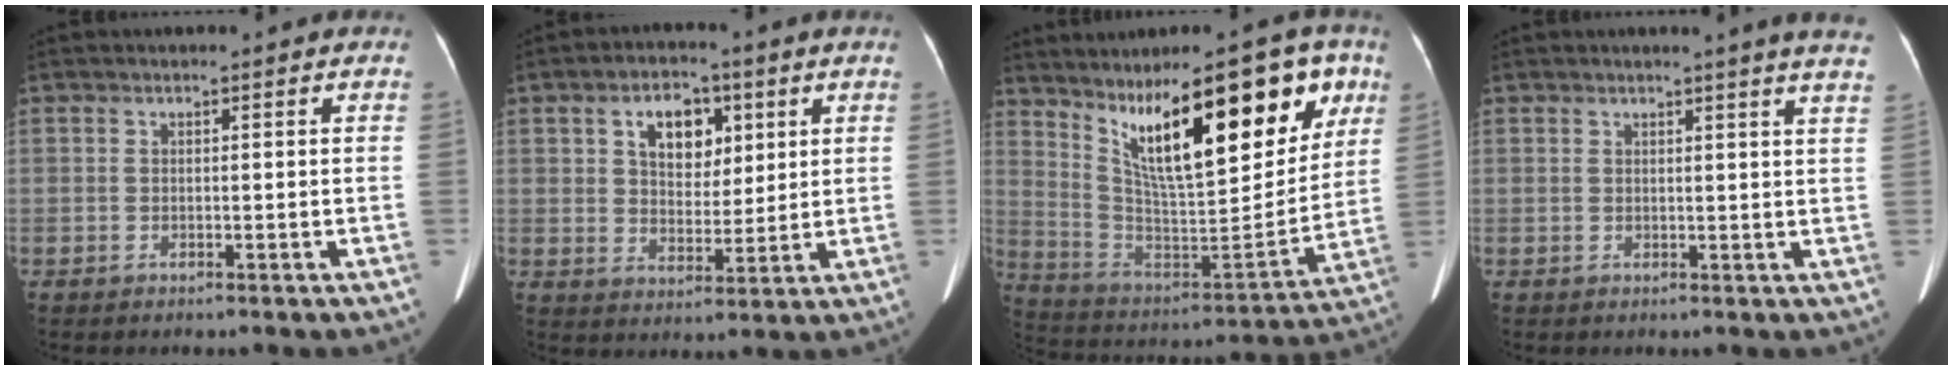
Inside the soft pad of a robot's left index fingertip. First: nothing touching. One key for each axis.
{"total": 7.5, "fx": 3.0, "fy": 4.7, "fz": 5.0, "tx": -0.086, "ty": 0.016, "tz": 0.055}
{"total": 22.3, "fx": 12.1, "fy": 5.8, "fz": 17.7, "tx": -0.274, "ty": 0.014, "tz": 0.209}
{"total": 10.8, "fx": 9.5, "fy": -0.6, "fz": 5.2, "tx": -0.060, "ty": -0.031, "tz": 0.085}